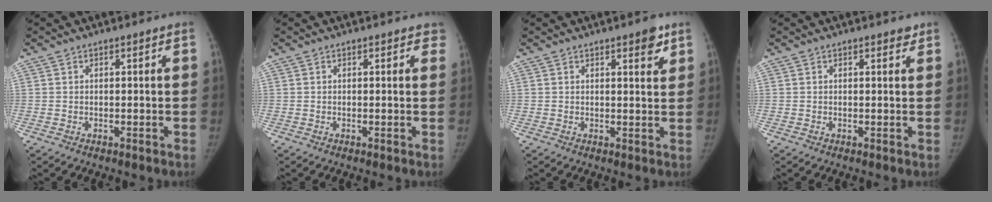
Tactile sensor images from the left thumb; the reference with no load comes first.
{"total": 1.8, "force": [1.4, 1.1, 0.5], "torque": [0.019, -0.004, 0.001]}
{"total": 3.4, "force": [2.1, 1.2, 2.4], "torque": [-0.022, -0.011, 0.025]}
{"total": 0.9, "force": [0.7, 0.5, 0.3], "torque": [0.001, -0.005, 0.005]}